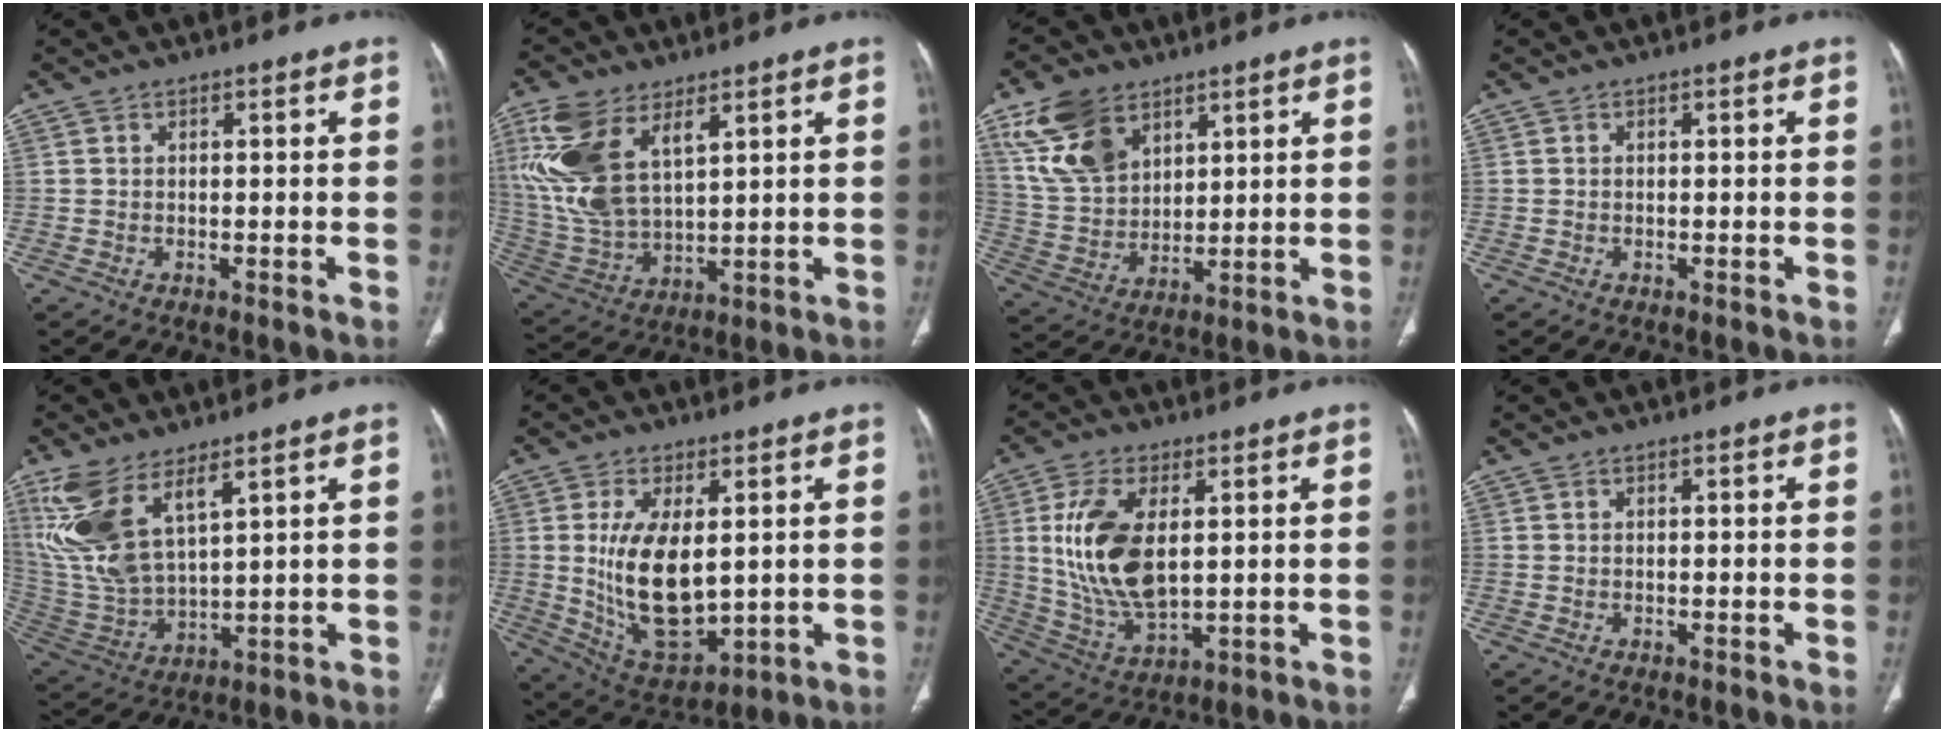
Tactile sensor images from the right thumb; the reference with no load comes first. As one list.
[{"total": 16.5, "force": [7.2, 8.5, 12.2], "torque": [-0.263, -0.017, 0.156]}, {"total": 13.7, "force": [7.5, 8.6, 7.6], "torque": [-0.133, -0.023, 0.161]}, {"total": 0.0}, {"total": 14.7, "force": [8.1, 5.9, 10.7], "torque": [-0.231, -0.031, 0.184]}, {"total": 15.5, "force": [1.3, 7.8, 13.3], "torque": [-0.228, -0.022, 0.046]}, {"total": 15.2, "force": [2.7, 7.8, 12.8], "torque": [-0.258, -0.017, 0.064]}, {"total": 0.0}]